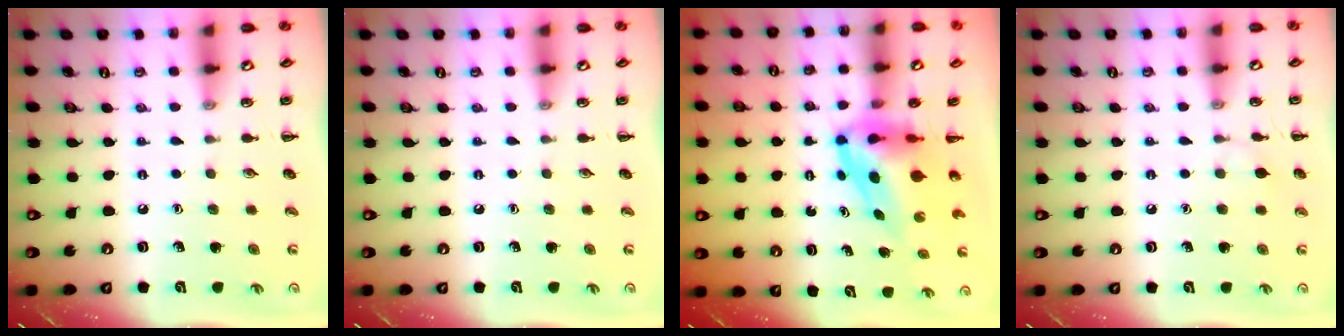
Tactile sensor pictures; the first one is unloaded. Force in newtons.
{"total": 0.0}
{"total": 6.9, "press": 6.7, "slide": 1.7}
{"total": 4.2, "press": 3.9, "slide": 1.7}